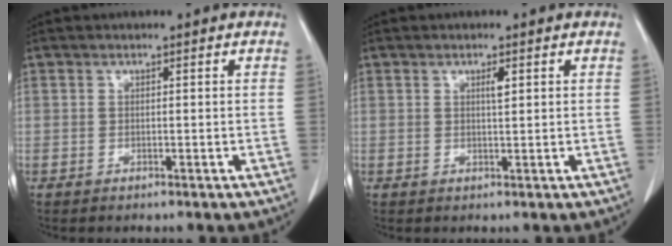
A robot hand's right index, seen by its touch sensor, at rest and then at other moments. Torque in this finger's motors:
{"motor_torque": [0.14, 0.02, 0.03, 0.01]}